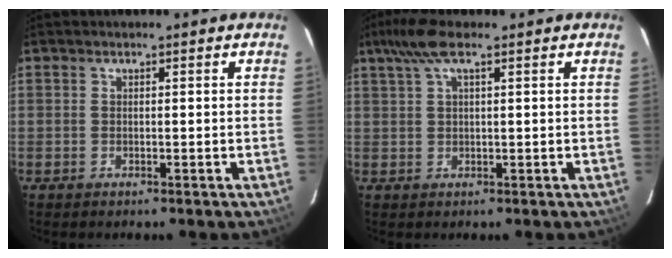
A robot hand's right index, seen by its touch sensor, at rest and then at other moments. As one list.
[{"total": 5.2, "force": [3.4, 0.6, 3.8], "torque": [-0.076, 0.014, 0.067]}]